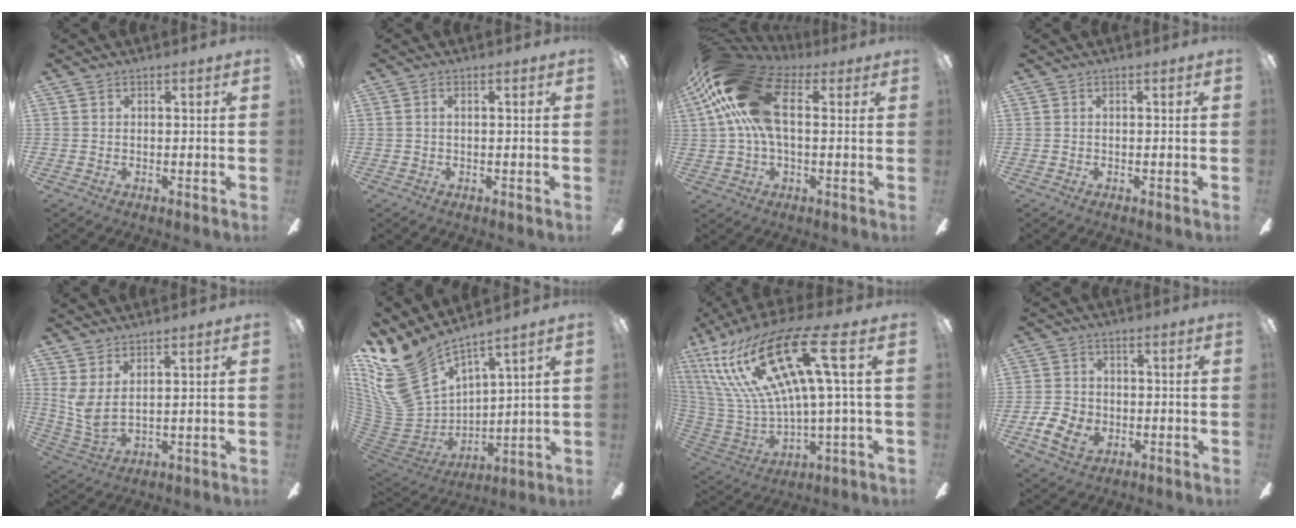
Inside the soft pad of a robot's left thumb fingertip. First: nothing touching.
{"total": 1.0, "force": [0.1, 0.4, 0.9], "torque": [-0.018, 0.003, 0.002]}
{"total": 21.9, "force": [5.8, 12.3, 17.2], "torque": [-0.365, 0.011, 0.097]}
{"total": 0.0}
{"total": 5.1, "force": [2.9, 1.8, 3.8], "torque": [-0.102, -0.034, 0.051]}
{"total": 16.7, "force": [11.3, 8.3, 9.1], "torque": [-0.231, -0.091, 0.205]}
{"total": 27.9, "force": [10.8, 8.3, 24.4], "torque": [-0.521, -0.053, 0.170]}
{"total": 8.4, "force": [-2.7, 6.4, 4.7], "torque": [-0.100, 0.013, -0.049]}